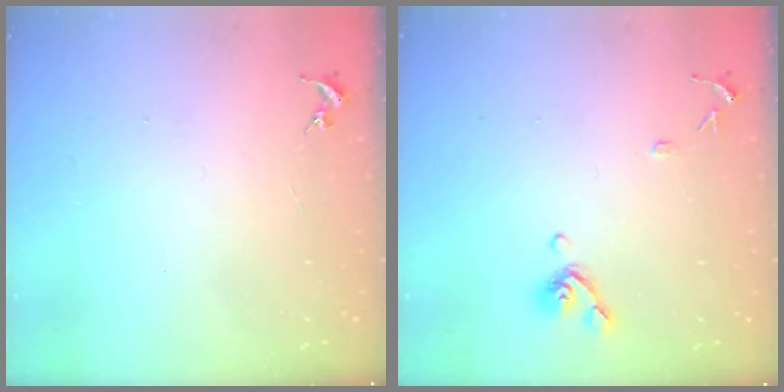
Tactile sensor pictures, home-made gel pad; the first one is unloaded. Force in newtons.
{"total": 8.9, "press": 8.8, "slide": 1.4}